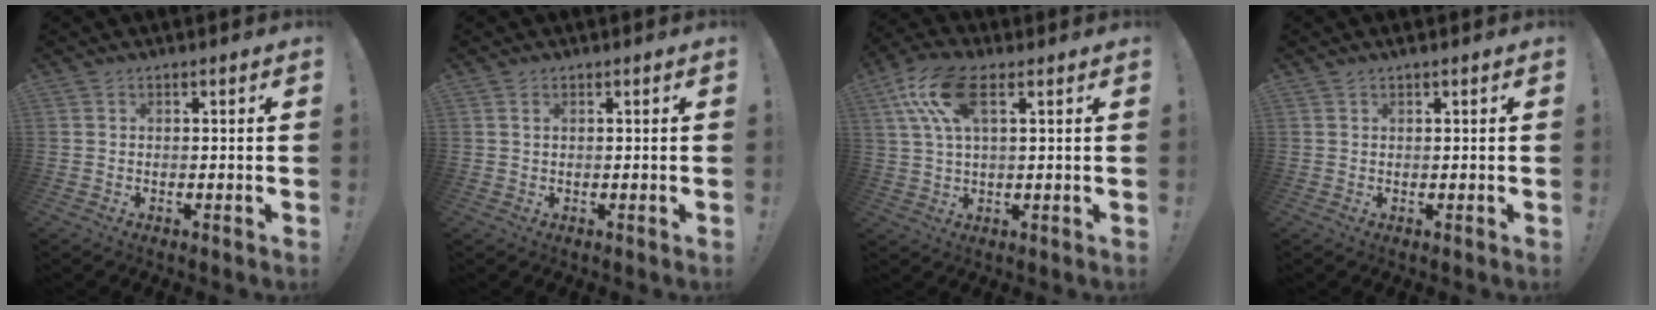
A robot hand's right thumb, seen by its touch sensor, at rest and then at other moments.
{"total": 0.9, "force": [0.5, 0.3, 0.7], "torque": [-0.006, -0.003, 0.008]}
{"total": 12.7, "force": [5.1, 5.3, 10.4], "torque": [-0.200, -0.005, 0.095]}
{"total": 1.0, "force": [0.9, -0.2, 0.3], "torque": [-0.005, 0.000, 0.016]}